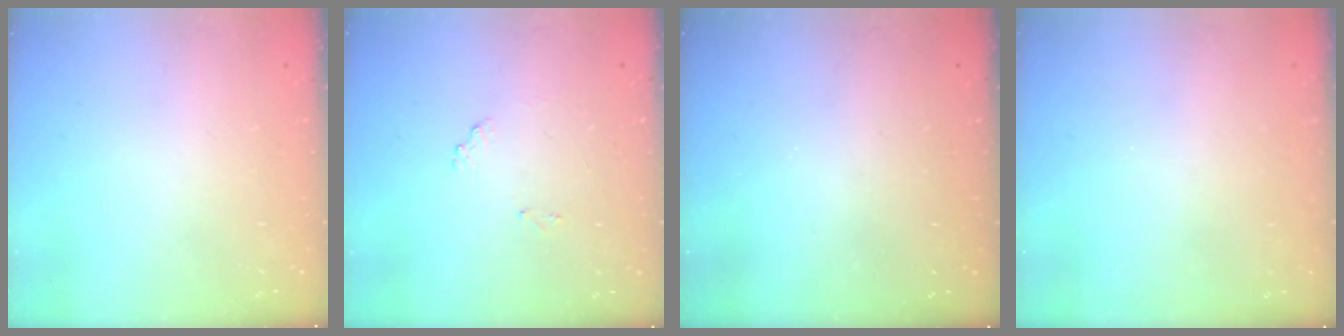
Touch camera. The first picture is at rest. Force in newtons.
{"total": 7.2, "press": 7.1, "slide": 0.4}
{"total": 3.2, "press": 3.2, "slide": 0.1}
{"total": 3.2, "press": 3.2, "slide": 0.1}